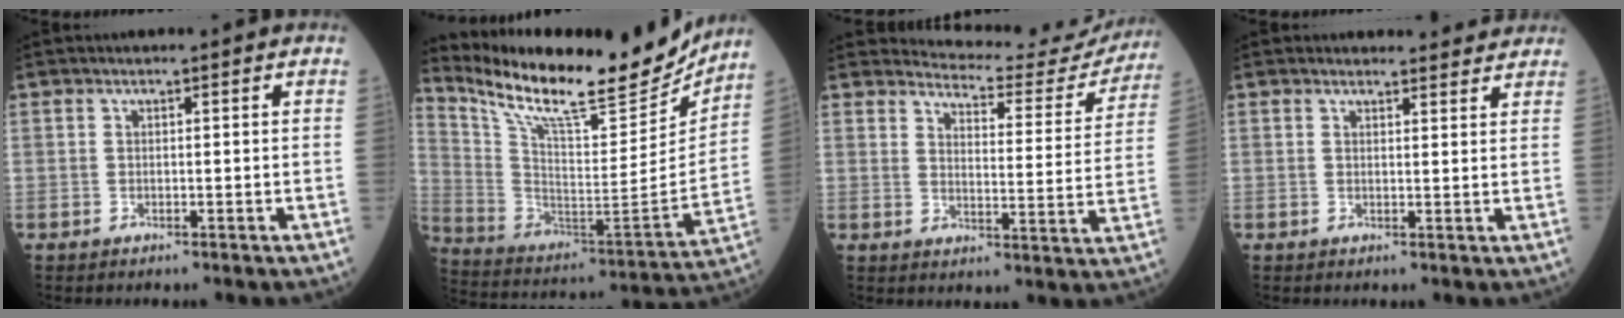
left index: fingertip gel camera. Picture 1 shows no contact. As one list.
[{"total": 23.6, "force": [20.2, 4.4, 11.3], "torque": [-0.208, -0.037, 0.315]}, {"total": 13.9, "force": [13.8, 1.7, 0.4], "torque": [0.007, -0.062, 0.150]}, {"total": 4.7, "force": [4.5, 1.2, 0.2], "torque": [0.004, 0.000, 0.040]}]